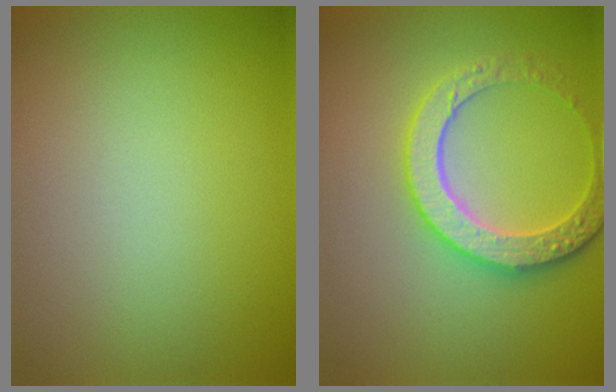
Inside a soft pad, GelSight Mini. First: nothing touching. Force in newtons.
{"total": 4.6, "press": 4.2, "slide": 1.9}